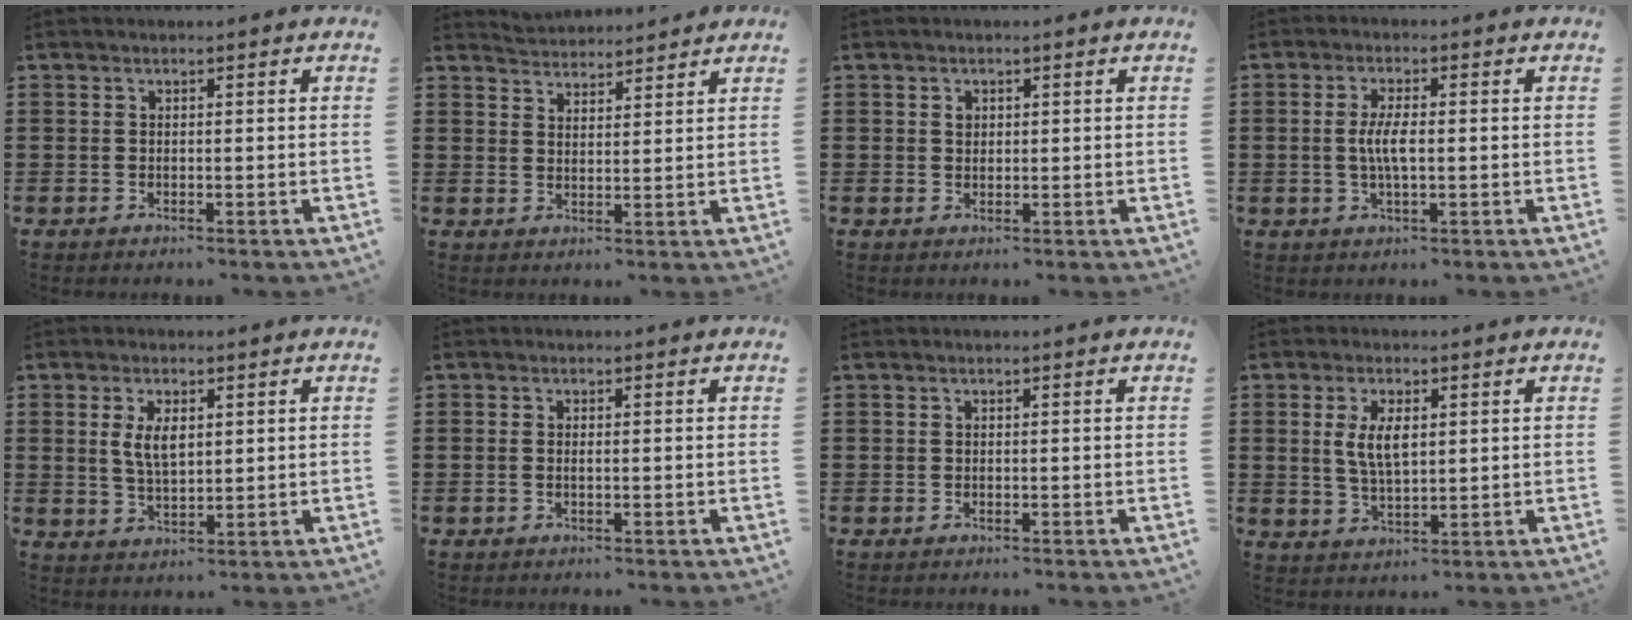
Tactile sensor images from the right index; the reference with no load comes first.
{"total": 3.0, "force": [2.9, -0.1, -0.8], "torque": [0.005, -0.013, 0.055]}
{"total": 0.9, "force": [0.4, 0.7, 0.3], "torque": [-0.008, 0.003, 0.007]}
{"total": 4.1, "force": [-0.3, 0.9, 4.0], "torque": [-0.087, -0.006, -0.011]}
{"total": 4.4, "force": [1.1, 2.0, 3.8], "torque": [-0.071, 0.003, 0.016]}
{"total": 0.6, "force": [-0.1, 0.2, 0.6], "torque": [-0.013, -0.002, 0.000]}
{"total": 0.0}
{"total": 5.1, "force": [1.0, 2.2, 4.5], "torque": [-0.094, 0.007, 0.017]}